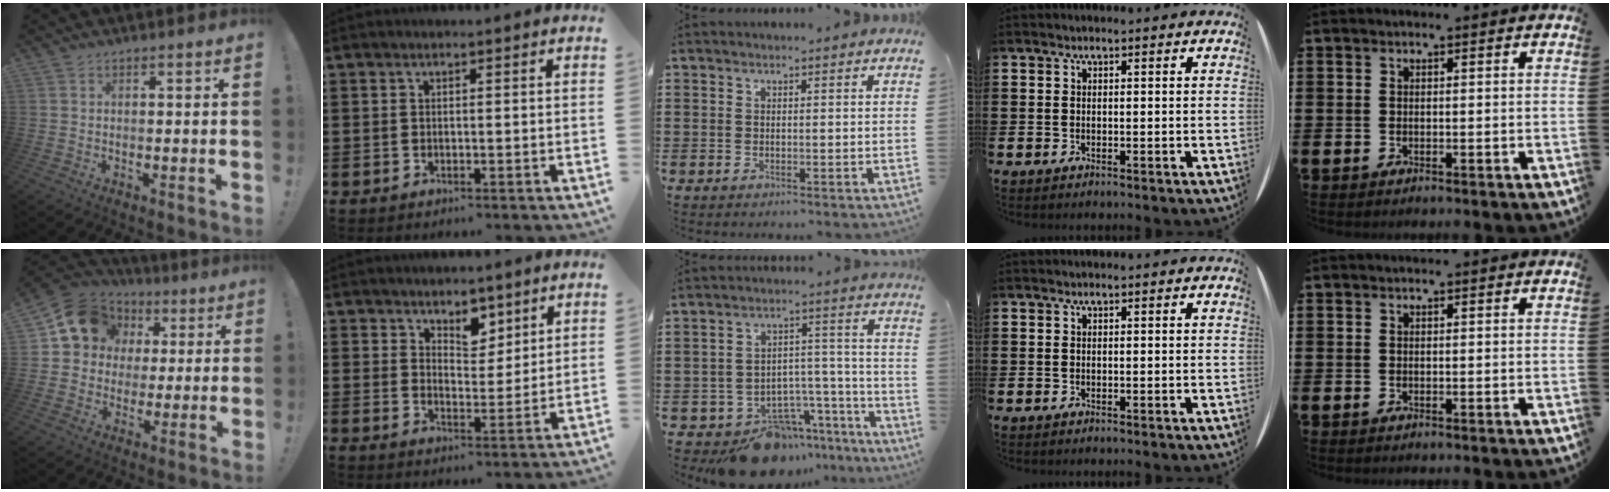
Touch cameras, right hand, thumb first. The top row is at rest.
{"thumb": {"total": 13.6, "force": [4.5, 11.4, 5.9], "torque": [-0.080, -0.013, 0.092]}, "index": {"total": 4.4, "force": [3.6, 2.4, 1.0], "torque": [-0.027, -0.002, 0.065]}, "middle": {"total": 10.9, "force": [-9.4, 4.8, 2.7], "torque": [-0.029, 0.047, -0.165]}}